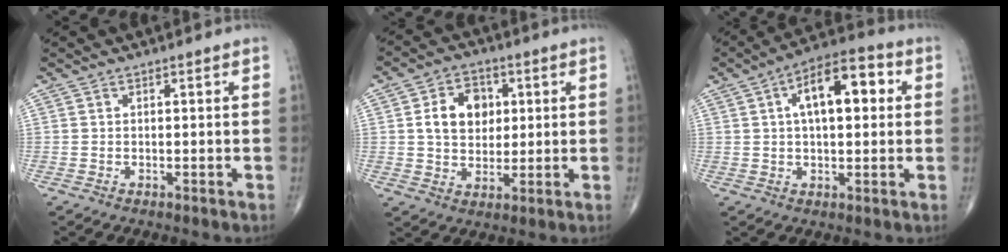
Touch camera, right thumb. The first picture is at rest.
{"total": 9.5, "force": [1.9, 7.2, 5.9], "torque": [-0.069, -0.001, 0.032]}
{"total": 12.6, "force": [2.9, 5.9, 10.7], "torque": [-0.153, 0.023, 0.038]}